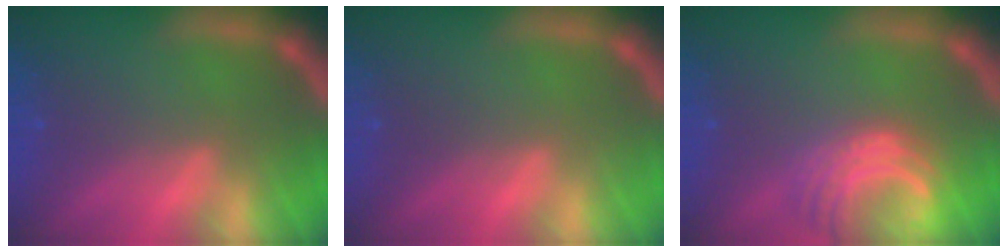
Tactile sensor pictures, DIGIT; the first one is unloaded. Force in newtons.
{"total": 0.0}
{"total": 6.0}